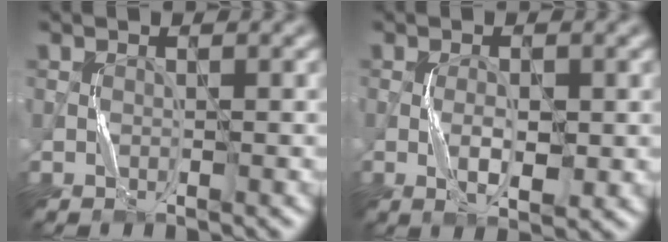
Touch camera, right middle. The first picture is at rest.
{"total": 2.9, "force": [-0.3, 1.2, 2.6], "torque": [-0.051, -0.002, -0.002]}